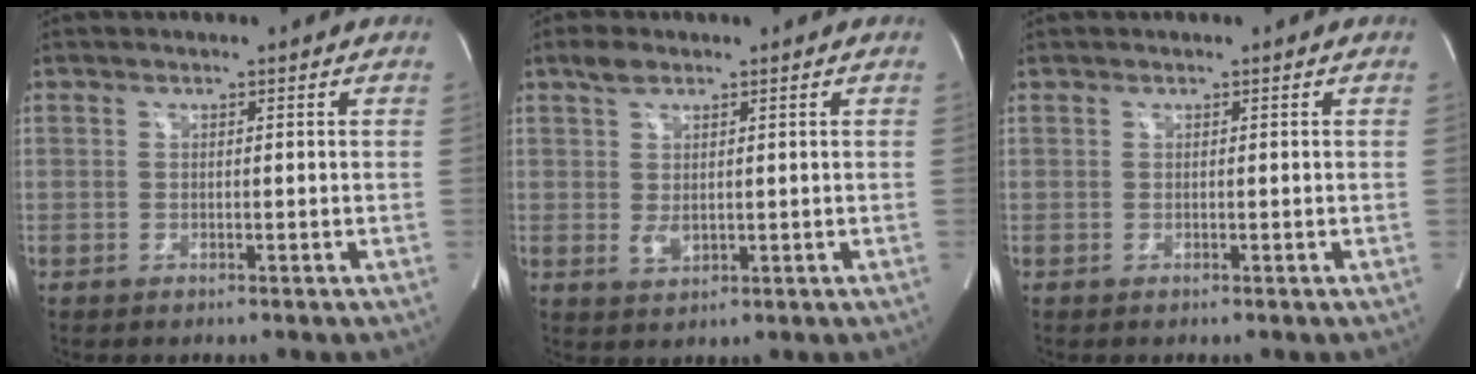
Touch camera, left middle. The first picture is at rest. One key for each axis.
{"total": 3.9, "fx": 1.5, "fy": 2.1, "fz": 2.9, "tx": -0.059, "ty": -0.002, "tz": 0.033}
{"total": 0.0}